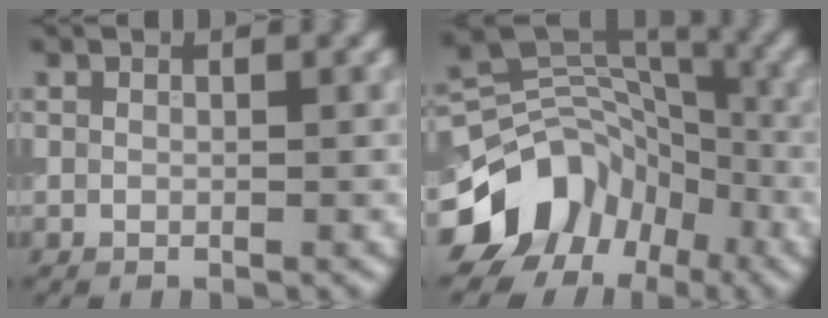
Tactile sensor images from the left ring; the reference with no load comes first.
{"total": 9.8, "force": [-4.8, 7.6, 3.9], "torque": [-0.066, 0.008, -0.093]}